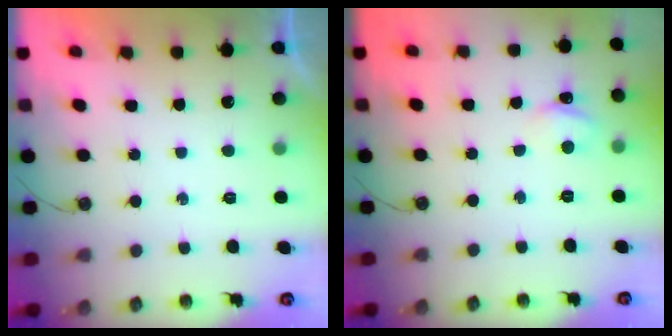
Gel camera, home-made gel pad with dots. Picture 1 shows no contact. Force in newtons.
{"total": 2.5, "press": 2.5, "slide": 0.4}